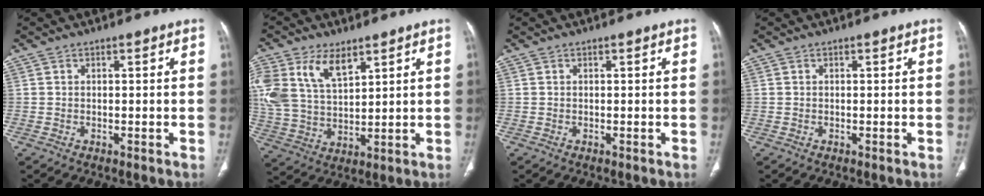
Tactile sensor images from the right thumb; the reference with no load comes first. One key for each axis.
{"total": 15.9, "fx": 7.8, "fy": 9.4, "fz": 10.3, "tx": -0.222, "ty": -0.014, "tz": 0.156}
{"total": 0.0}
{"total": 0.0}